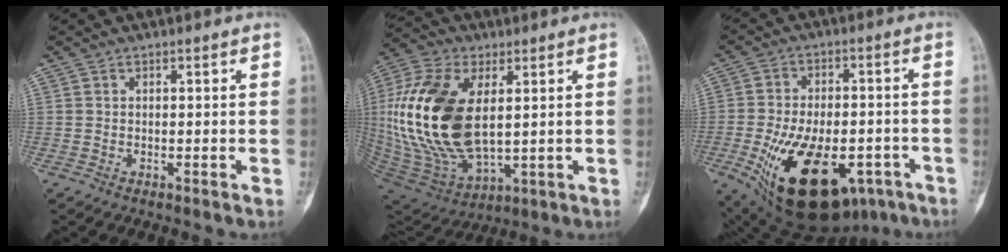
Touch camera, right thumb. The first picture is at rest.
{"total": 24.1, "force": [3.3, 13.1, 20.0], "torque": [-0.418, -0.022, 0.066]}
{"total": 23.2, "force": [-9.5, 12.4, 17.1], "torque": [-0.287, 0.005, -0.126]}